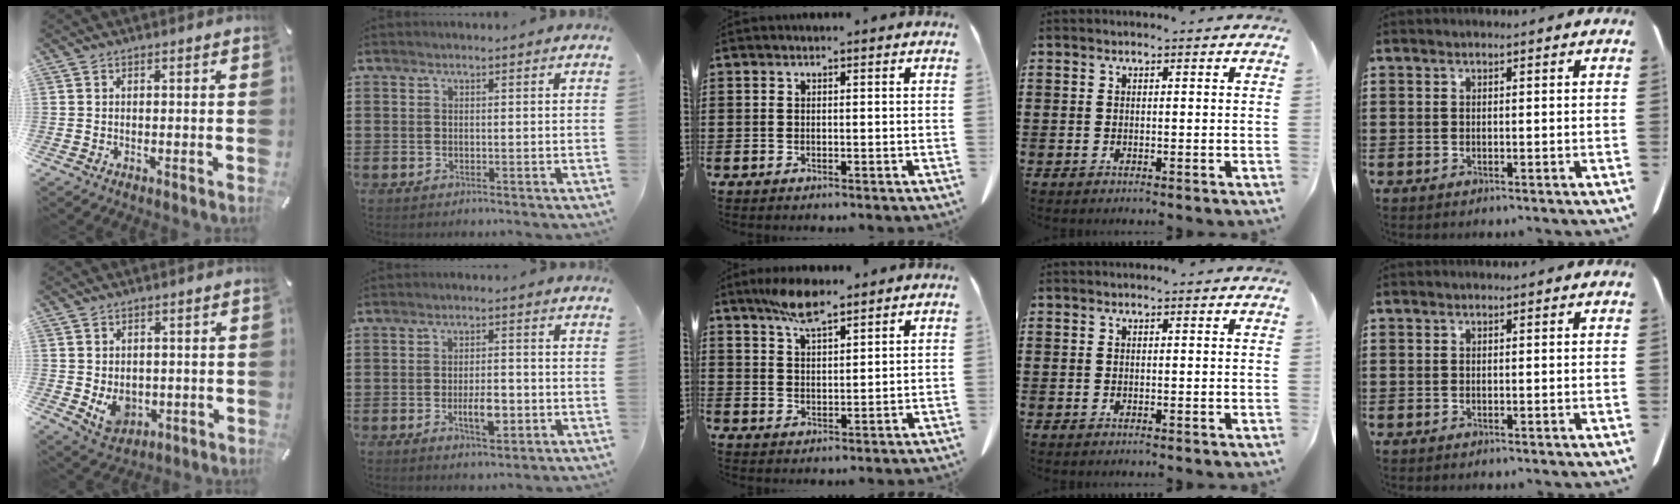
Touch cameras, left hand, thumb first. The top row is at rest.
{"thumb": {"total": 6.3, "force": [-0.4, 5.4, 3.3], "torque": [-0.047, 0.000, -0.002]}, "index": {"total": 4.9, "force": [-1.4, 2.1, 4.3], "torque": [-0.071, 0.002, -0.026]}, "middle": {"total": 6.7, "force": [5.0, 1.6, 4.0], "torque": [-0.091, -0.002, 0.092]}}